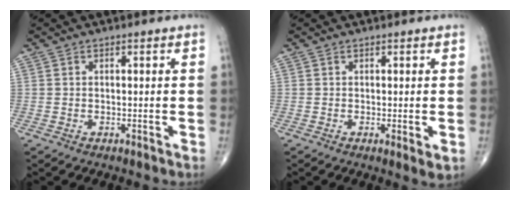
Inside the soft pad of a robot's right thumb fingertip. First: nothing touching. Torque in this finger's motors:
{"motor_torque": [-0.21, 0.30, 0.10, 0.01, 0.01]}